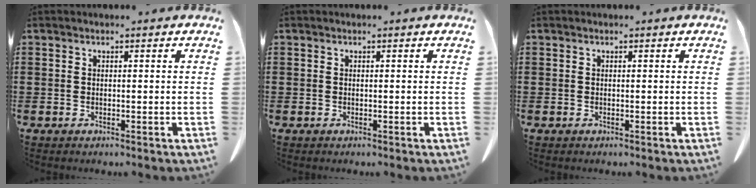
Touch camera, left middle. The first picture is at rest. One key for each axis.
{"total": 0.0}
{"total": 0.0}